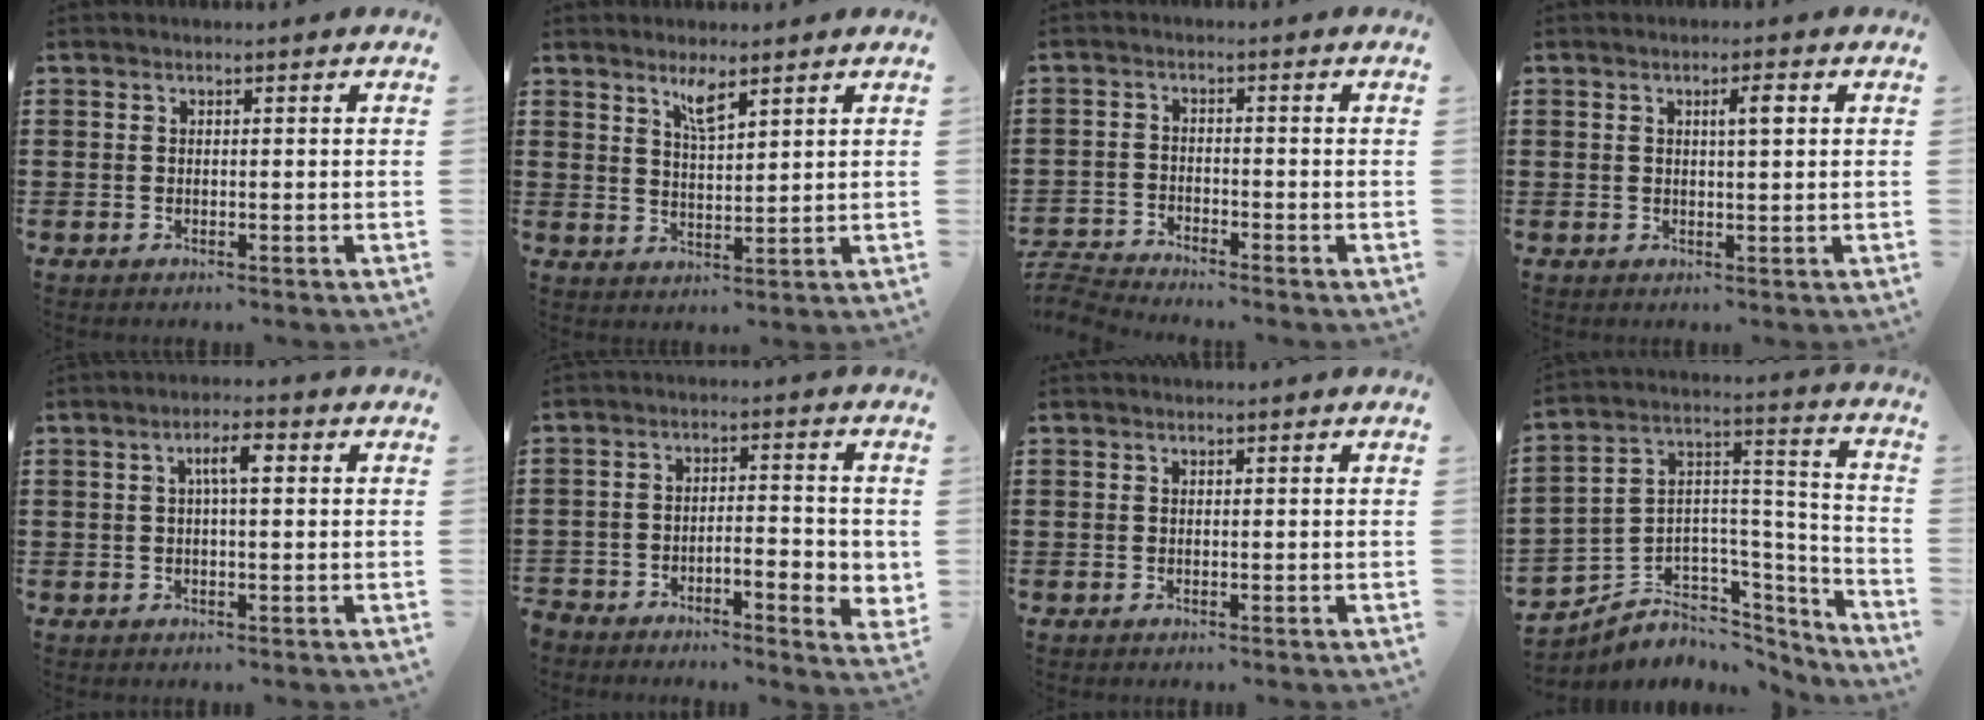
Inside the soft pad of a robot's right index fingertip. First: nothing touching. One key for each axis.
{"total": 3.7, "fx": 2.7, "fy": 0.7, "fz": 2.5, "tx": -0.055, "ty": 0.004, "tz": 0.047}
{"total": 3.1, "fx": -3.1, "fy": -0.1, "fz": 0.2, "tx": -0.023, "ty": -0.008, "tz": -0.070}
{"total": 2.6, "fx": 0.8, "fy": 0.4, "fz": 2.4, "tx": -0.031, "ty": -0.002, "tz": 0.006}
{"total": 3.5, "fx": 0.7, "fy": 0.9, "fz": 3.3, "tx": -0.058, "ty": 0.005, "tz": 0.006}
{"total": 4.1, "fx": -3.0, "fy": 1.2, "fz": 2.6, "tx": -0.046, "ty": 0.004, "tz": -0.056}
{"total": 0.0}
{"total": 4.4, "fx": -2.1, "fy": 3.9, "fz": 0.2, "tx": -0.019, "ty": -0.016, "tz": -0.037}